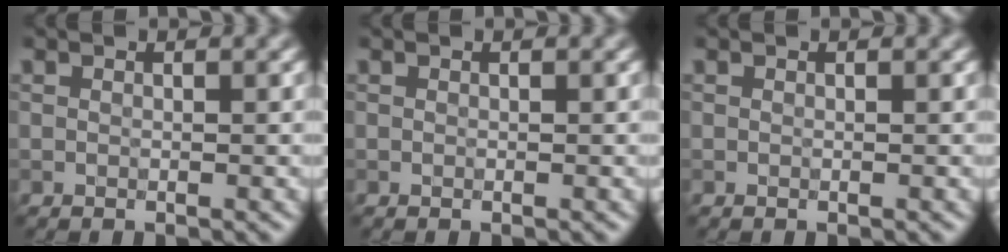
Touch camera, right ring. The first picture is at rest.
{"total": 0.0}
{"total": 0.0}